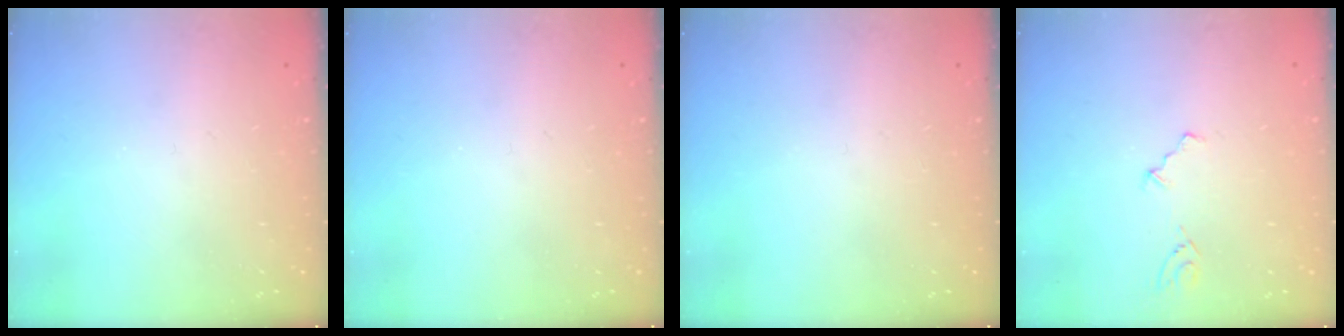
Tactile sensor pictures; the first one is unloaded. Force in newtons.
{"total": 0.0}
{"total": 0.0}
{"total": 2.7, "press": 2.5, "slide": 1.2}